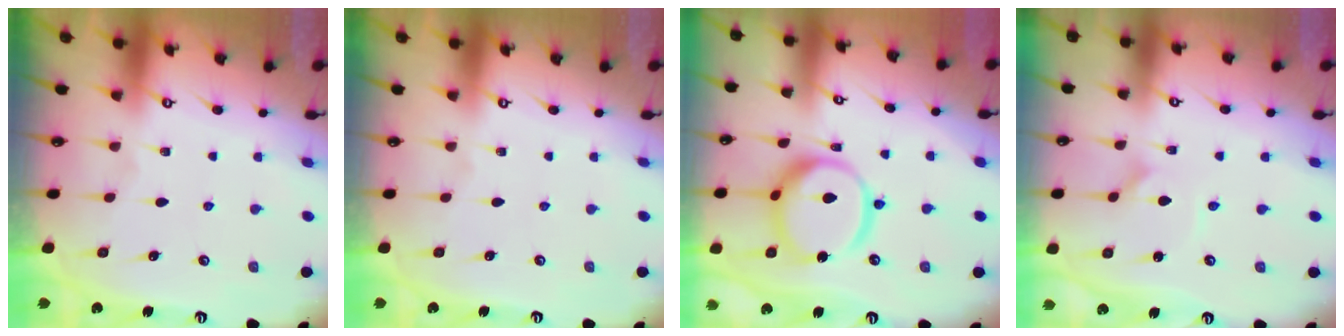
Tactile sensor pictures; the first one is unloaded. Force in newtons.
{"total": 0.0}
{"total": 13.7, "press": 13.6, "slide": 1.3}
{"total": 1.0, "press": 1.0, "slide": 0.0}